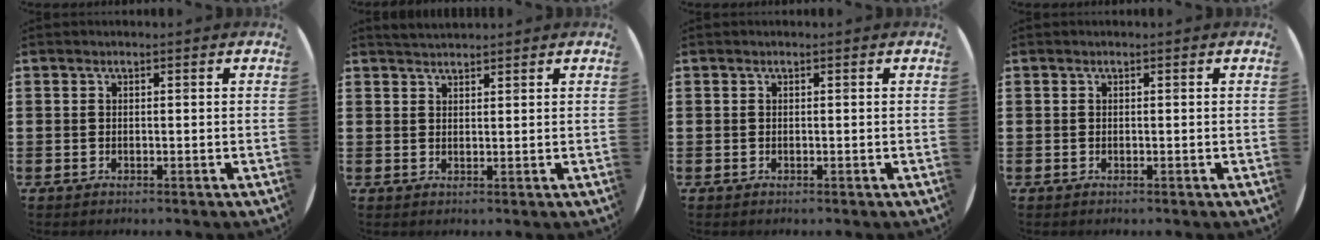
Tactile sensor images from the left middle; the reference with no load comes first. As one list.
[{"total": 1.8, "force": [1.8, 0.3, 0.1], "torque": [-0.004, 0.004, 0.034]}, {"total": 0.0}, {"total": 0.0}]